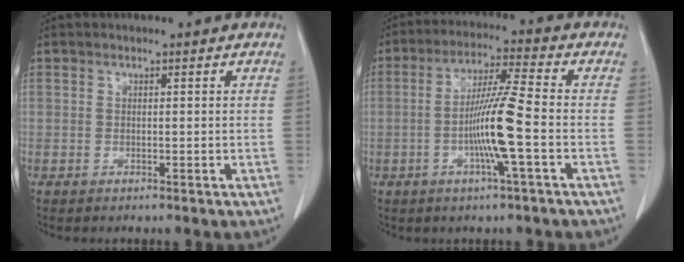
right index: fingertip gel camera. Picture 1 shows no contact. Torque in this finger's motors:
{"motor_torque": [1.73, -0.09, 0.76, 0.13]}